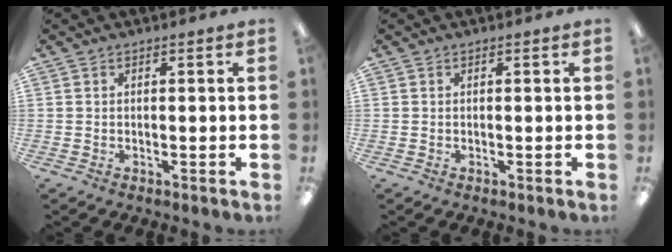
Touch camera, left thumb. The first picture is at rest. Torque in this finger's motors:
{"motor_torque": [-0.20, -0.04, -0.10, 0.10, 0.00]}